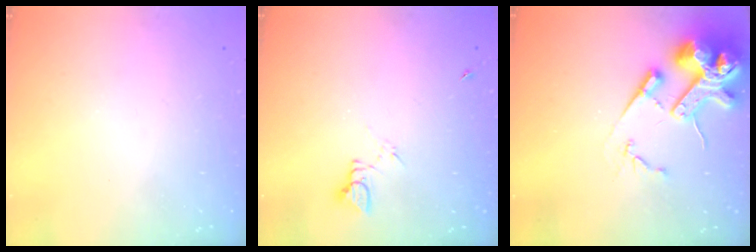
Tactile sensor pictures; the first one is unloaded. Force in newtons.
{"total": 3.4, "press": 3.4, "slide": 0.4}
{"total": 17.6, "press": 17.4, "slide": 2.6}